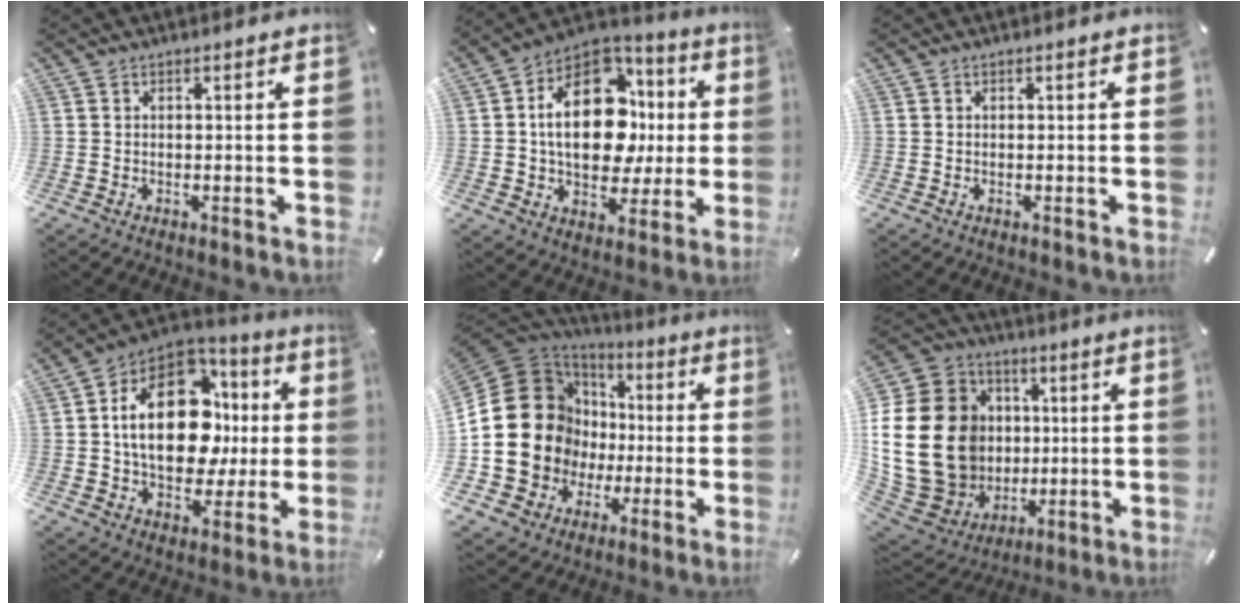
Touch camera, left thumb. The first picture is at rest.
{"total": 22.2, "force": [2.0, 14.6, 16.6], "torque": [-0.282, -0.001, 0.035]}
{"total": 0.0}
{"total": 23.4, "force": [2.4, 15.0, 17.8], "torque": [-0.312, -0.006, 0.042]}
{"total": 23.2, "force": [0.1, 20.0, 11.7], "torque": [-0.250, -0.020, 0.035]}
{"total": 26.5, "force": [1.6, 21.8, 15.0], "torque": [-0.306, -0.004, 0.068]}